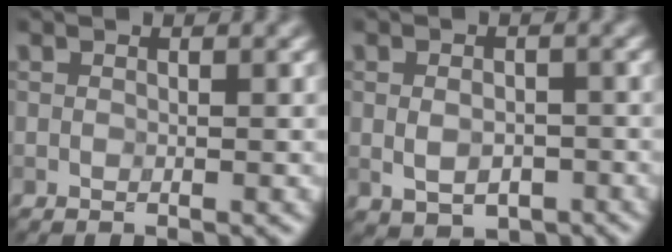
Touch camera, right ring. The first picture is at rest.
{"total": 3.7, "force": [-1.0, 2.6, 2.5], "torque": [-0.036, -0.005, -0.011]}